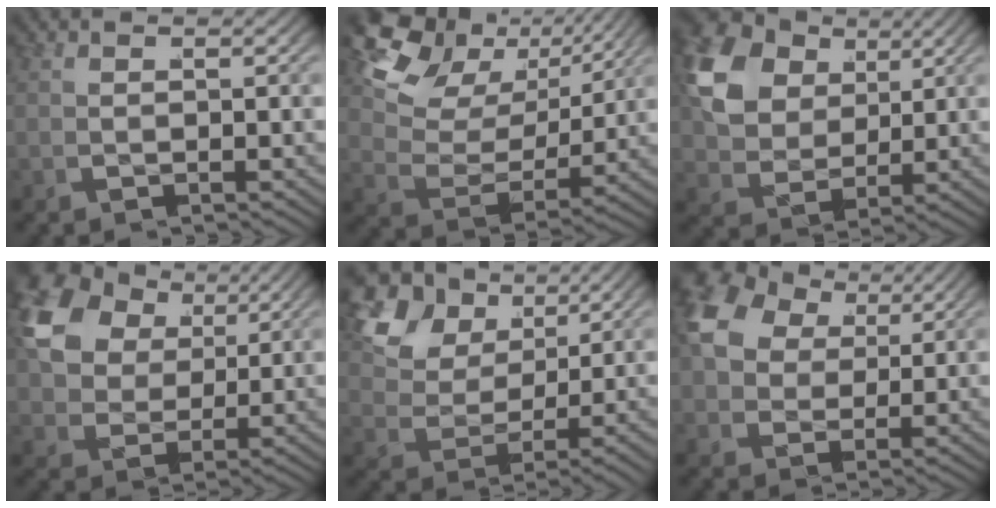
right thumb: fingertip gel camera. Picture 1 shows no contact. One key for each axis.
{"total": 9.0, "fx": 4.1, "fy": 5.6, "fz": 5.7, "tx": -0.113, "ty": 0.001, "tz": 0.055}
{"total": 11.4, "fx": 2.4, "fy": 9.1, "fz": 6.4, "tx": -0.163, "ty": -0.017, "tz": 0.036}
{"total": 10.1, "fx": 3.0, "fy": 7.9, "fz": 5.6, "tx": -0.144, "ty": -0.013, "tz": 0.049}
{"total": 7.8, "fx": 3.3, "fy": 5.7, "fz": 4.2, "tx": -0.102, "ty": 0.005, "tz": 0.047}
{"total": 9.1, "fx": 2.7, "fy": 7.3, "fz": 4.7, "tx": -0.125, "ty": -0.015, "tz": 0.048}